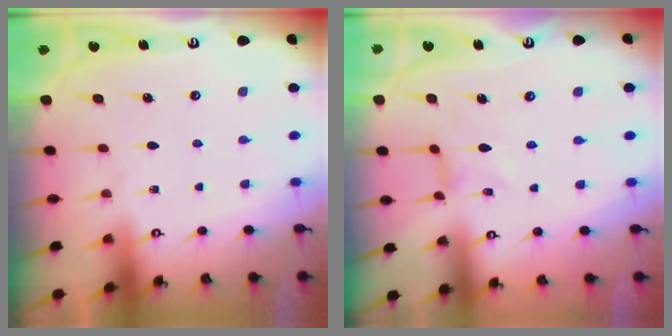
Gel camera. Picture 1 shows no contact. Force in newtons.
{"total": 0.9, "press": 0.9, "slide": 0.3}